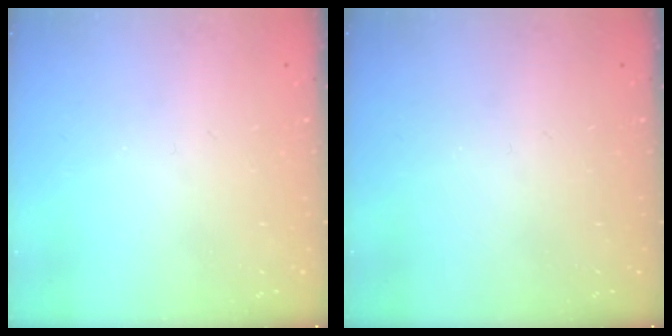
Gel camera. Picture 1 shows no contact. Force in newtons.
{"total": 0.0}